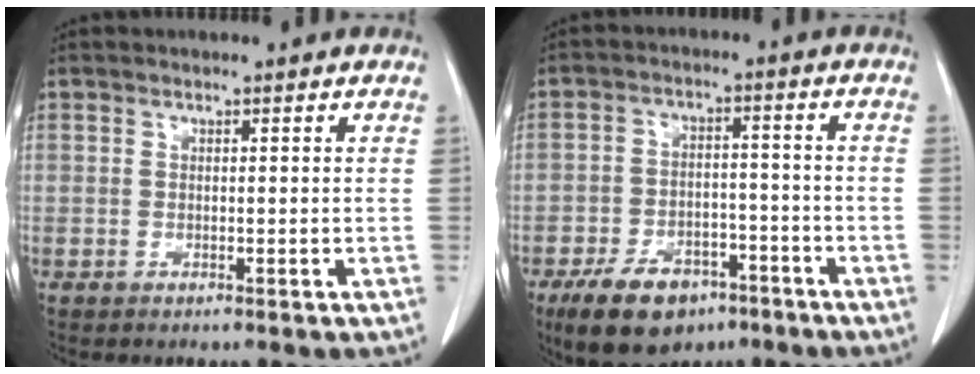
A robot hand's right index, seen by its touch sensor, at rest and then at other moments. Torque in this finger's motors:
{"motor_torque": [0.57, -0.50, 0.26, 0.03]}